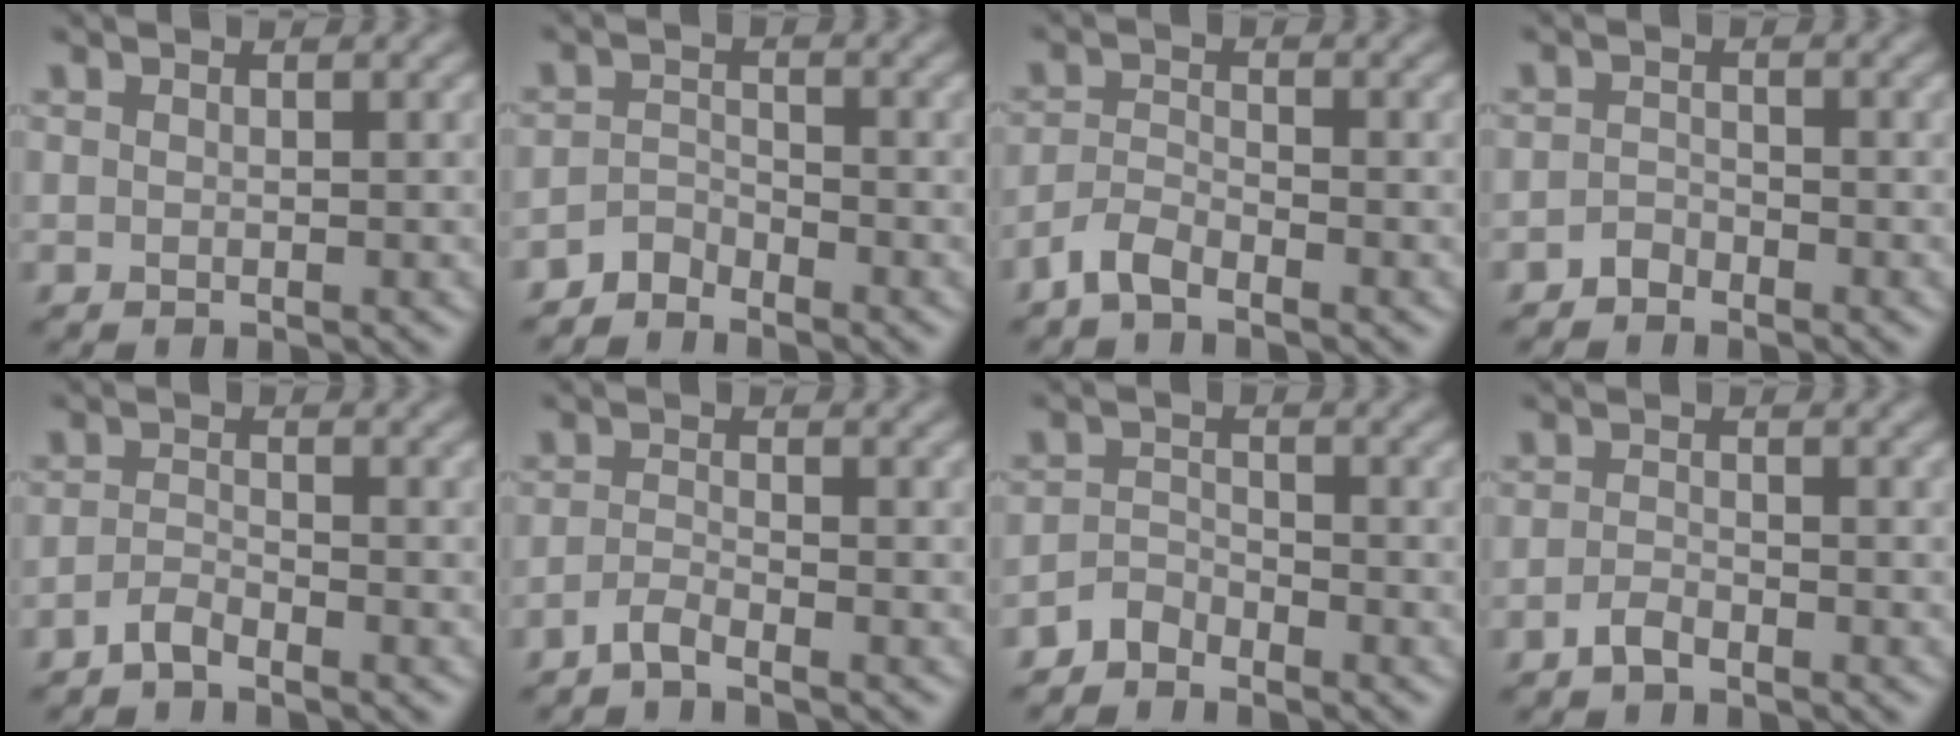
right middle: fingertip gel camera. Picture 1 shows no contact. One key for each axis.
{"total": 2.0, "fx": -1.9, "fy": 0.6, "fz": 0.3, "tx": -0.003, "ty": 0.008, "tz": -0.042}
{"total": 2.4, "fx": -2.0, "fy": 0.7, "fz": 1.3, "tx": -0.028, "ty": 0.004, "tz": -0.047}
{"total": 1.2, "fx": -1.1, "fy": 0.6, "fz": 0.2, "tx": -0.003, "ty": 0.006, "tz": -0.023}
{"total": 1.6, "fx": -1.3, "fy": 0.3, "fz": 0.8, "tx": -0.019, "ty": 0.004, "tz": -0.031}
{"total": 1.7, "fx": -1.3, "fy": 0.2, "fz": 1.0, "tx": -0.022, "ty": 0.000, "tz": -0.035}
{"total": 2.0, "fx": -1.8, "fy": 0.7, "fz": 0.3, "tx": -0.004, "ty": 0.009, "tz": -0.041}
{"total": 1.4, "fx": -1.1, "fy": 0.5, "fz": 0.8, "tx": -0.019, "ty": 0.003, "tz": -0.023}